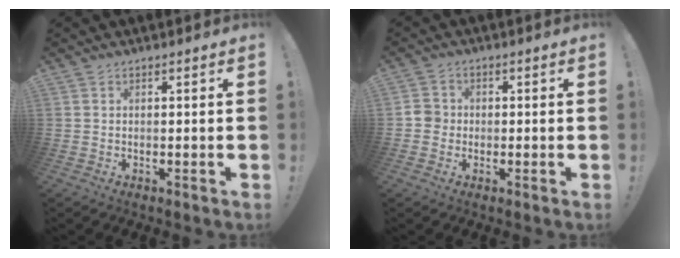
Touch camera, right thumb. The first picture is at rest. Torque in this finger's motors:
{"motor_torque": [-0.03, 0.08, -0.06, 0.10, 0.00]}